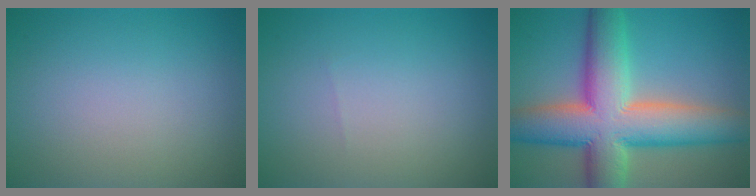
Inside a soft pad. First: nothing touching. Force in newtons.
{"total": 0.0}
{"total": 12.8, "press": 12.8, "slide": 0.6}